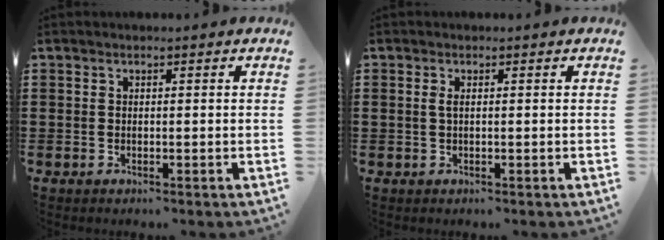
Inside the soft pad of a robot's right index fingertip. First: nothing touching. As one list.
[{"total": 1.1, "force": [0.1, 0.3, 1.0], "torque": [-0.020, 0.002, 0.001]}]